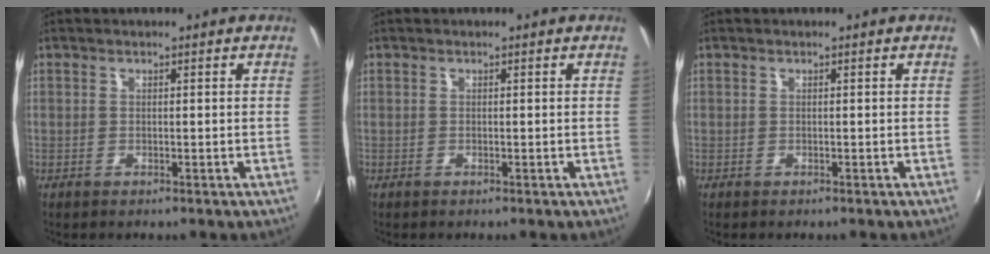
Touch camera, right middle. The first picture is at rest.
{"total": 0.0}
{"total": 0.0}